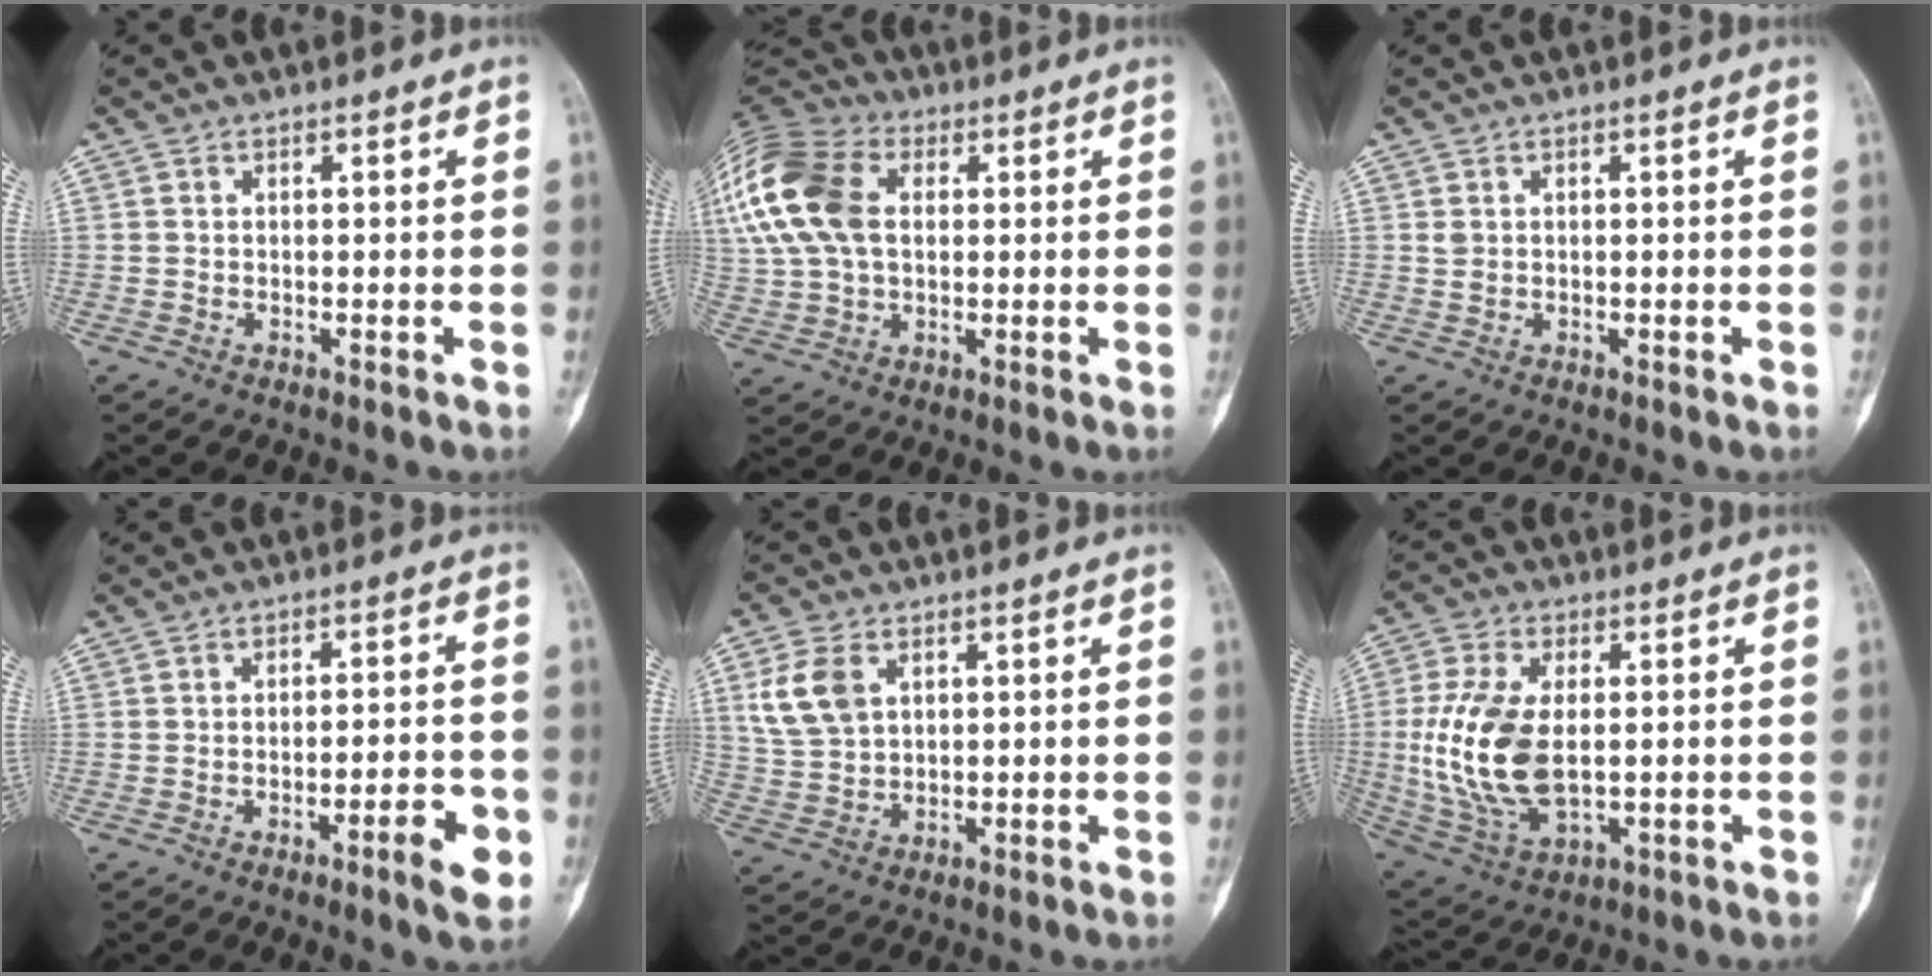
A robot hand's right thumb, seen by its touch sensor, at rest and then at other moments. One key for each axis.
{"total": 21.6, "fx": 4.9, "fy": 14.5, "fz": 15.2, "tx": -0.359, "ty": 0.032, "tz": 0.088}
{"total": 1.1, "fx": 0.4, "fy": 0.8, "fz": 0.6, "tx": -0.010, "ty": 0.001, "tz": 0.010}
{"total": 6.5, "fx": -2.9, "fy": 1.4, "fz": 5.7, "tx": -0.075, "ty": 0.016, "tz": -0.037}
{"total": 8.0, "fx": 3.0, "fy": 5.4, "fz": 5.2, "tx": -0.101, "ty": -0.005, "tz": 0.067}
{"total": 16.2, "fx": 0.2, "fy": 8.9, "fz": 13.5, "tx": -0.286, "ty": -0.010, "tz": 0.016}